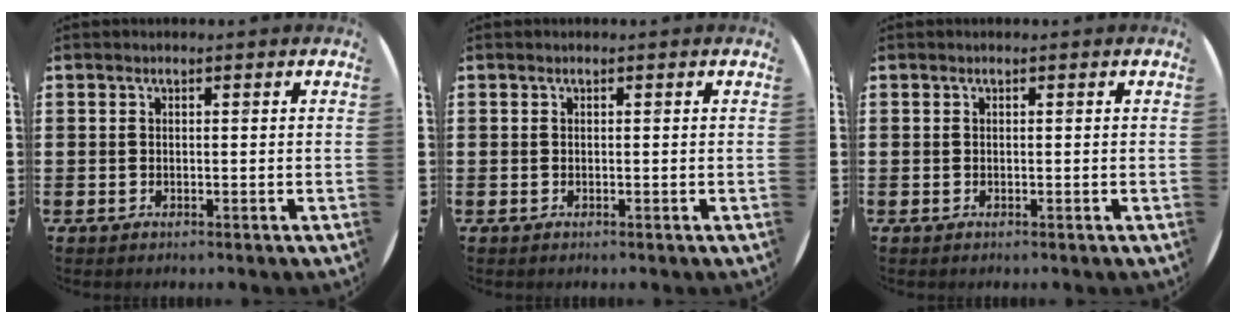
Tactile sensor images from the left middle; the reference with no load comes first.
{"total": 0.0}
{"total": 0.0}